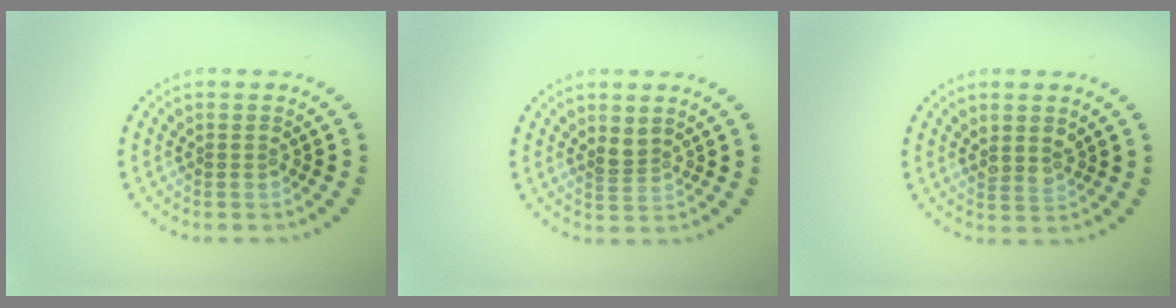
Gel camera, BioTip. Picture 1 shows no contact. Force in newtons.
{"total": 1.2, "press": 0.8, "slide": 0.8}
{"total": 1.7, "press": 1.5, "slide": 0.8}